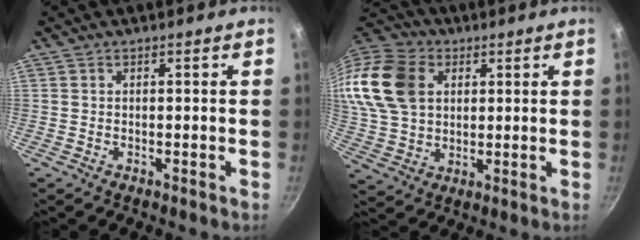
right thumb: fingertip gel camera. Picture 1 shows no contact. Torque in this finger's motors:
{"motor_torque": [1.97, 2.06, 0.82, -0.37, 0.41]}